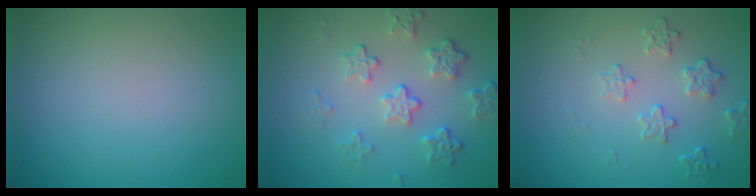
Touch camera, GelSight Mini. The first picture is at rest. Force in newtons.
{"total": 4.2, "press": 3.1, "slide": 2.9}
{"total": 2.2, "press": 1.6, "slide": 1.6}